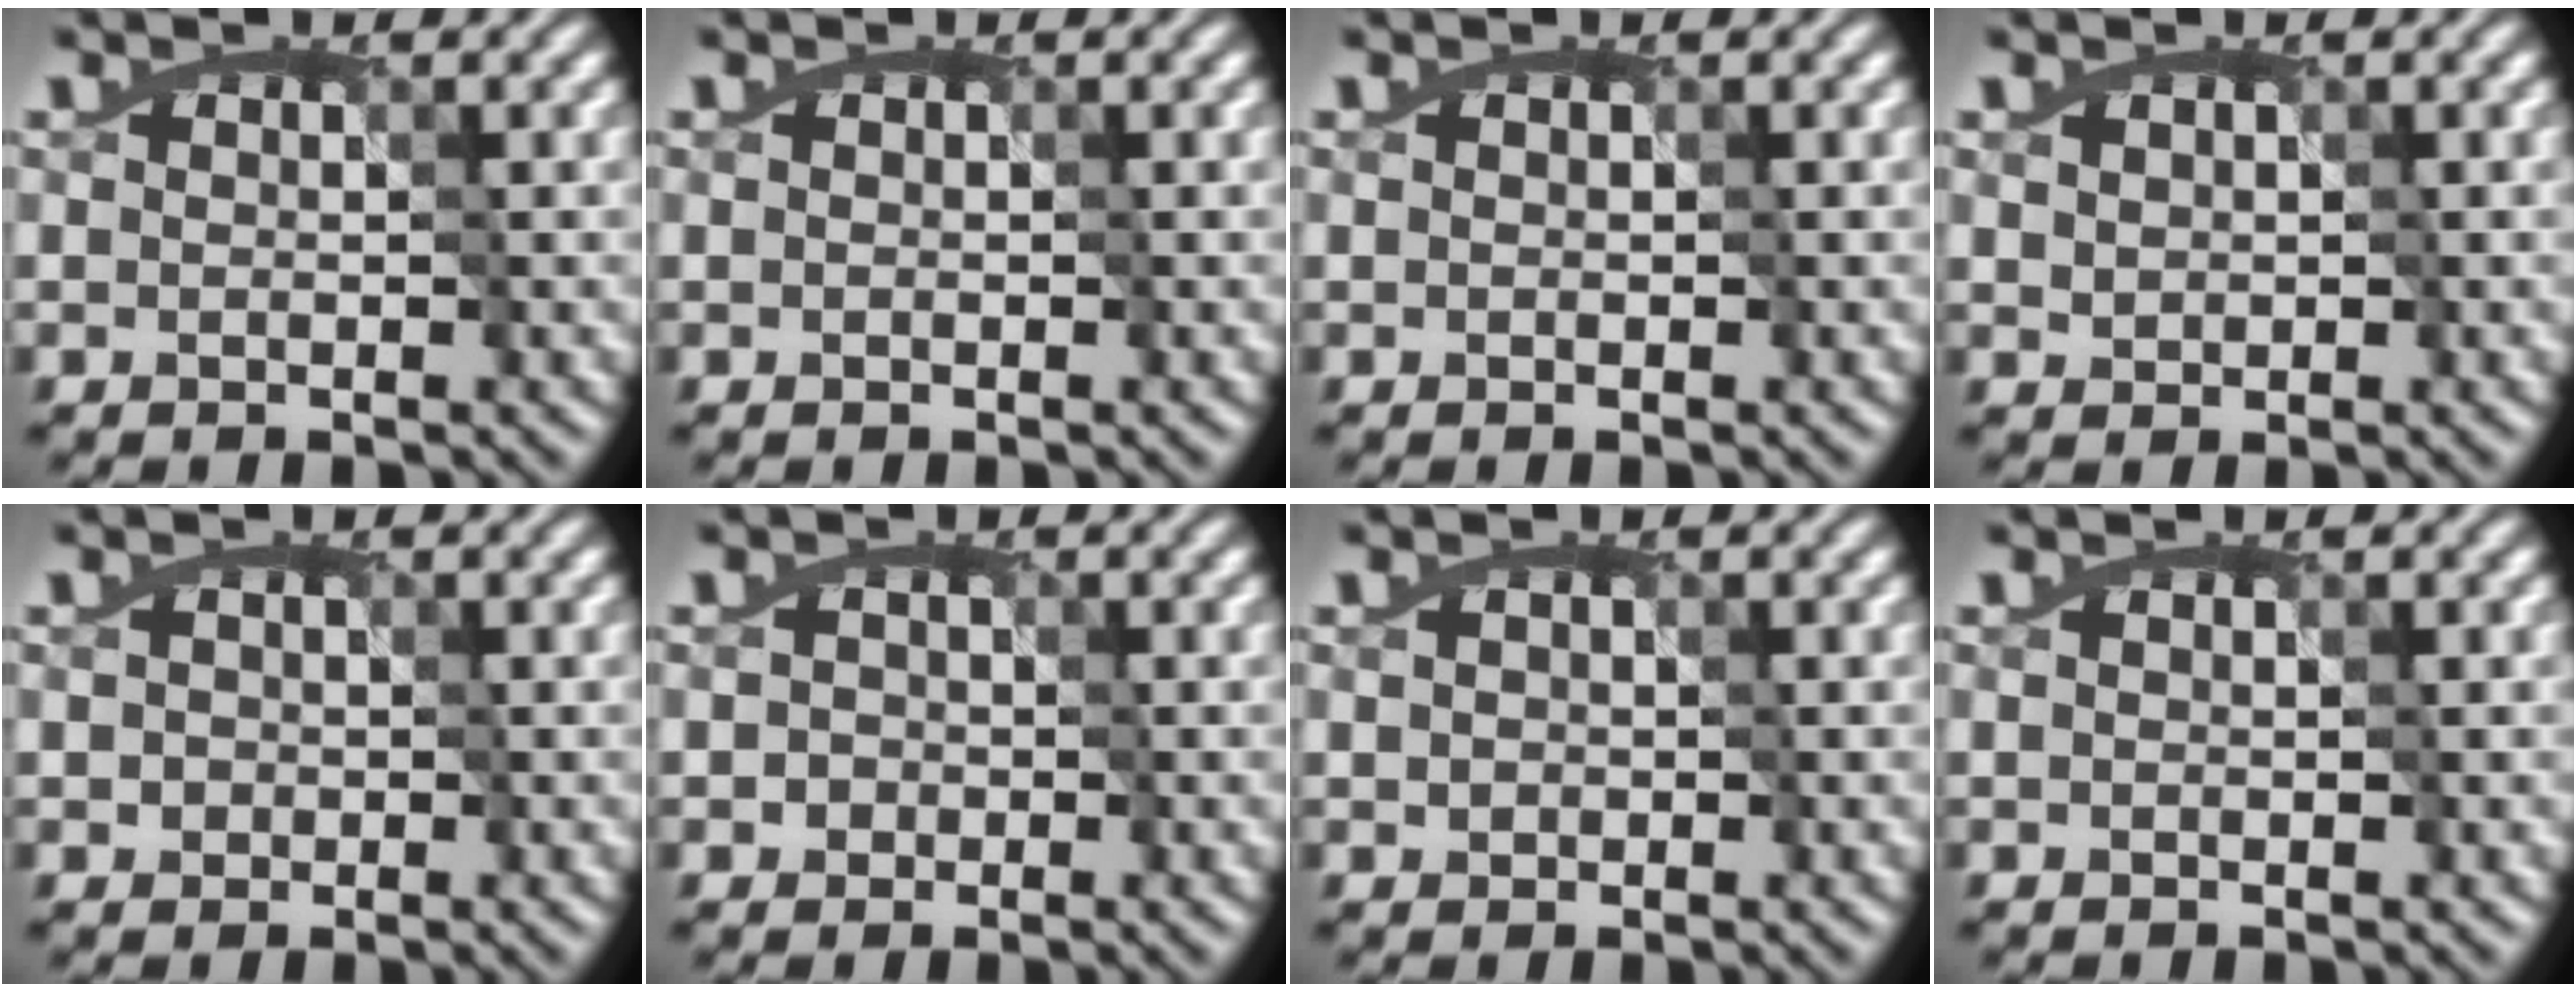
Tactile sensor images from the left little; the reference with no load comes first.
{"total": 0.0}
{"total": 0.0}
{"total": 1.1, "force": [0.3, 1.0, 0.4], "torque": [-0.028, -0.003, 0.023]}
{"total": 1.1, "force": [-0.5, 1.0, 0.3], "torque": [-0.012, 0.003, 0.000]}
{"total": 1.4, "force": [-0.8, 1.2, 0.2], "torque": [-0.008, 0.003, -0.011]}
{"total": 1.0, "force": [-0.1, 0.9, 0.4], "torque": [-0.016, 0.003, 0.007]}
{"total": 0.0}